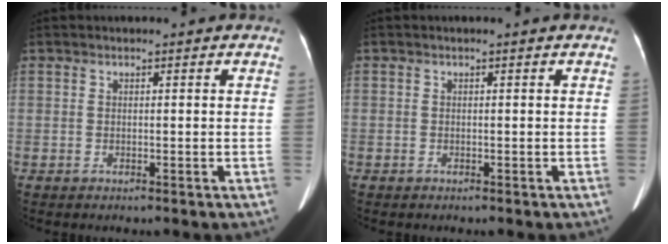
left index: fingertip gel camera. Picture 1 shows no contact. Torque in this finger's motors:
{"motor_torque": [-1.09, 1.04, -1.05, -0.21]}